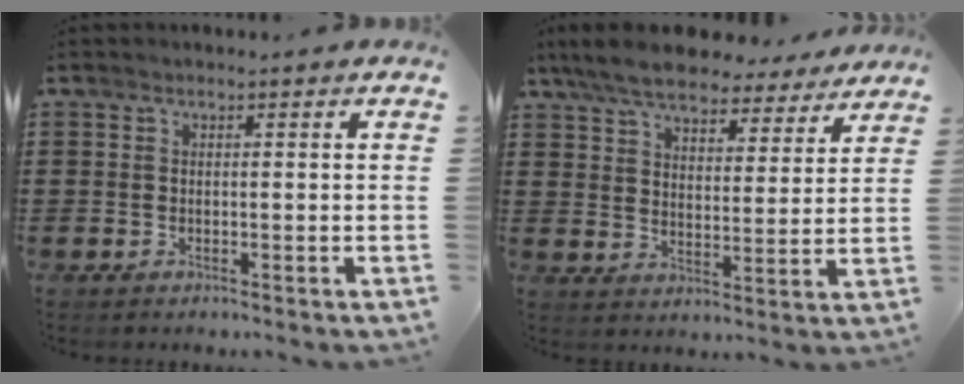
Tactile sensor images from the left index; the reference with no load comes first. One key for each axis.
{"total": 7.8, "fx": 7.2, "fy": 1.6, "fz": 2.6, "tx": -0.081, "ty": -0.025, "tz": 0.131}